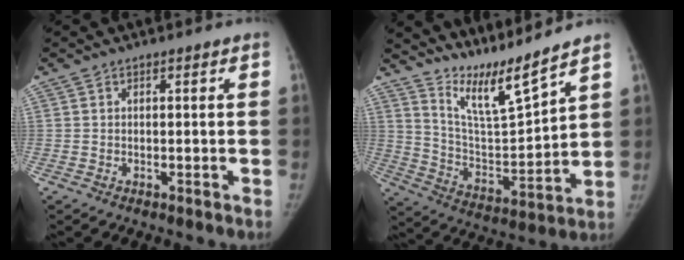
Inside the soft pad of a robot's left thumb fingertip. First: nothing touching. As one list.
[{"total": 11.6, "force": [10.5, -0.6, 4.9], "torque": [-0.079, -0.086, 0.207]}]